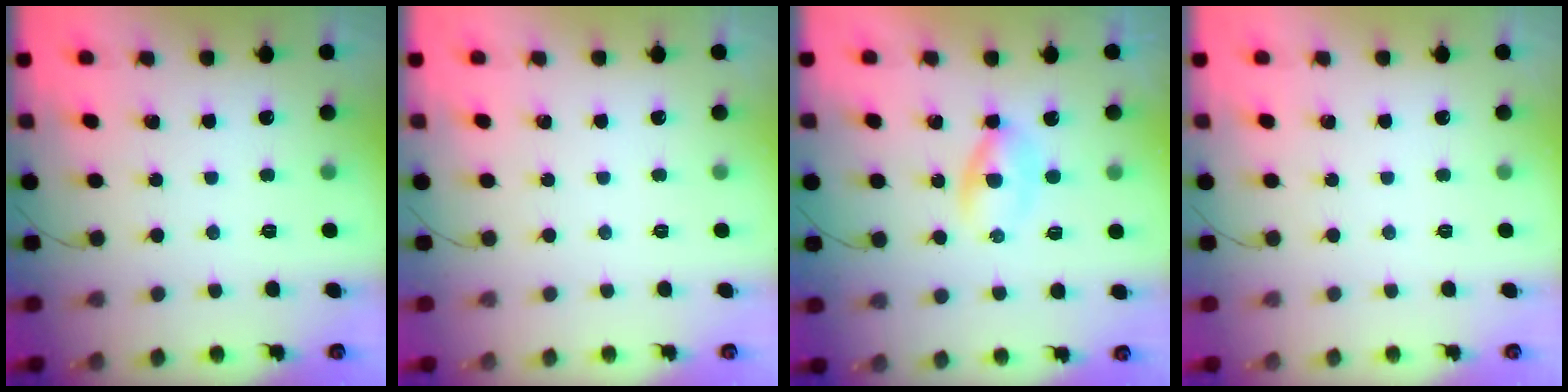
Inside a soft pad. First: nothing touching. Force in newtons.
{"total": 0.0}
{"total": 2.8, "press": 2.5, "slide": 1.3}
{"total": 0.0}